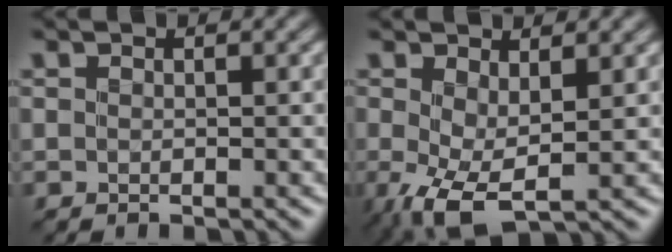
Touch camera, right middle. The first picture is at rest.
{"total": 4.7, "force": [-0.6, 2.0, 4.2], "torque": [-0.098, -0.008, -0.011]}